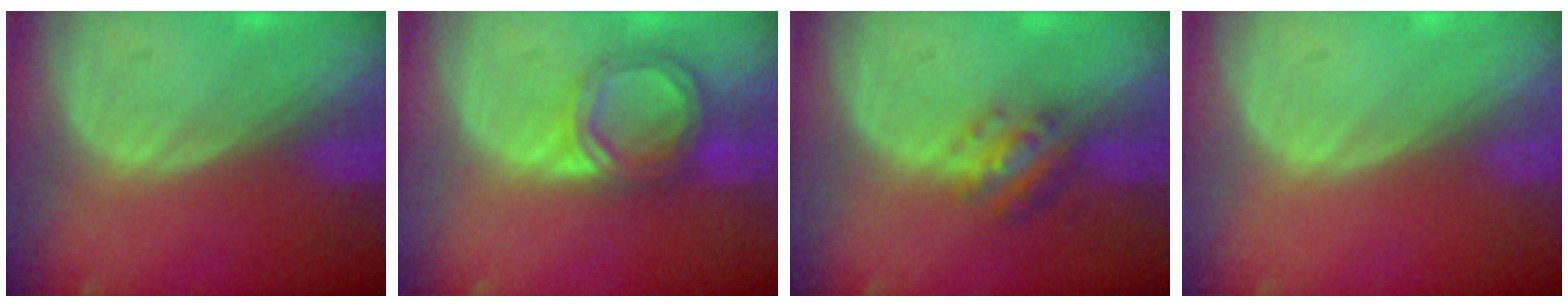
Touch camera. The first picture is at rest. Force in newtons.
{"total": 6.4, "press": 5.7, "slide": 3.0}
{"total": 4.9, "press": 4.5, "slide": 2.0}
{"total": 0.0}